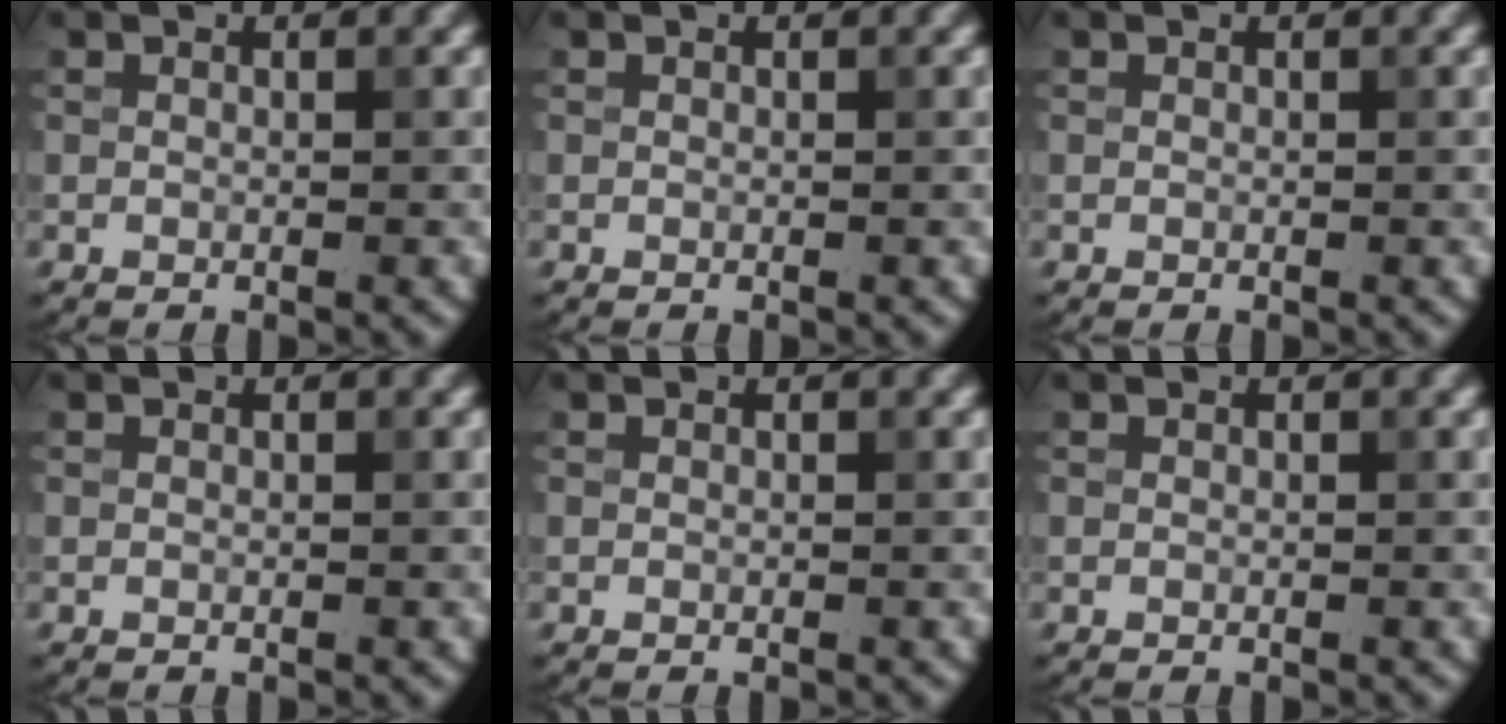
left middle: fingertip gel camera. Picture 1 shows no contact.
{"total": 0.0}
{"total": 0.0}
{"total": 0.0}
{"total": 0.0}
{"total": 0.0}